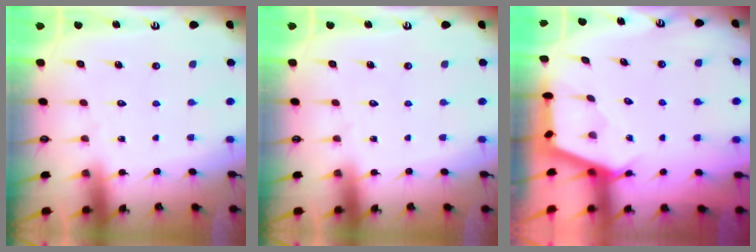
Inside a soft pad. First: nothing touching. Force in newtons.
{"total": 0.0}
{"total": 2.9, "press": 2.8, "slide": 0.4}